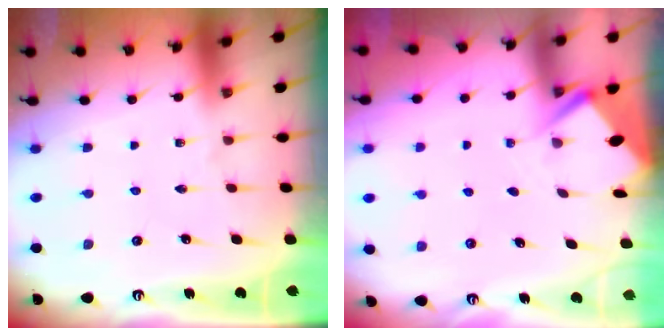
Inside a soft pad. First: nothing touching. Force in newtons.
{"total": 2.9, "press": 2.8, "slide": 0.4}